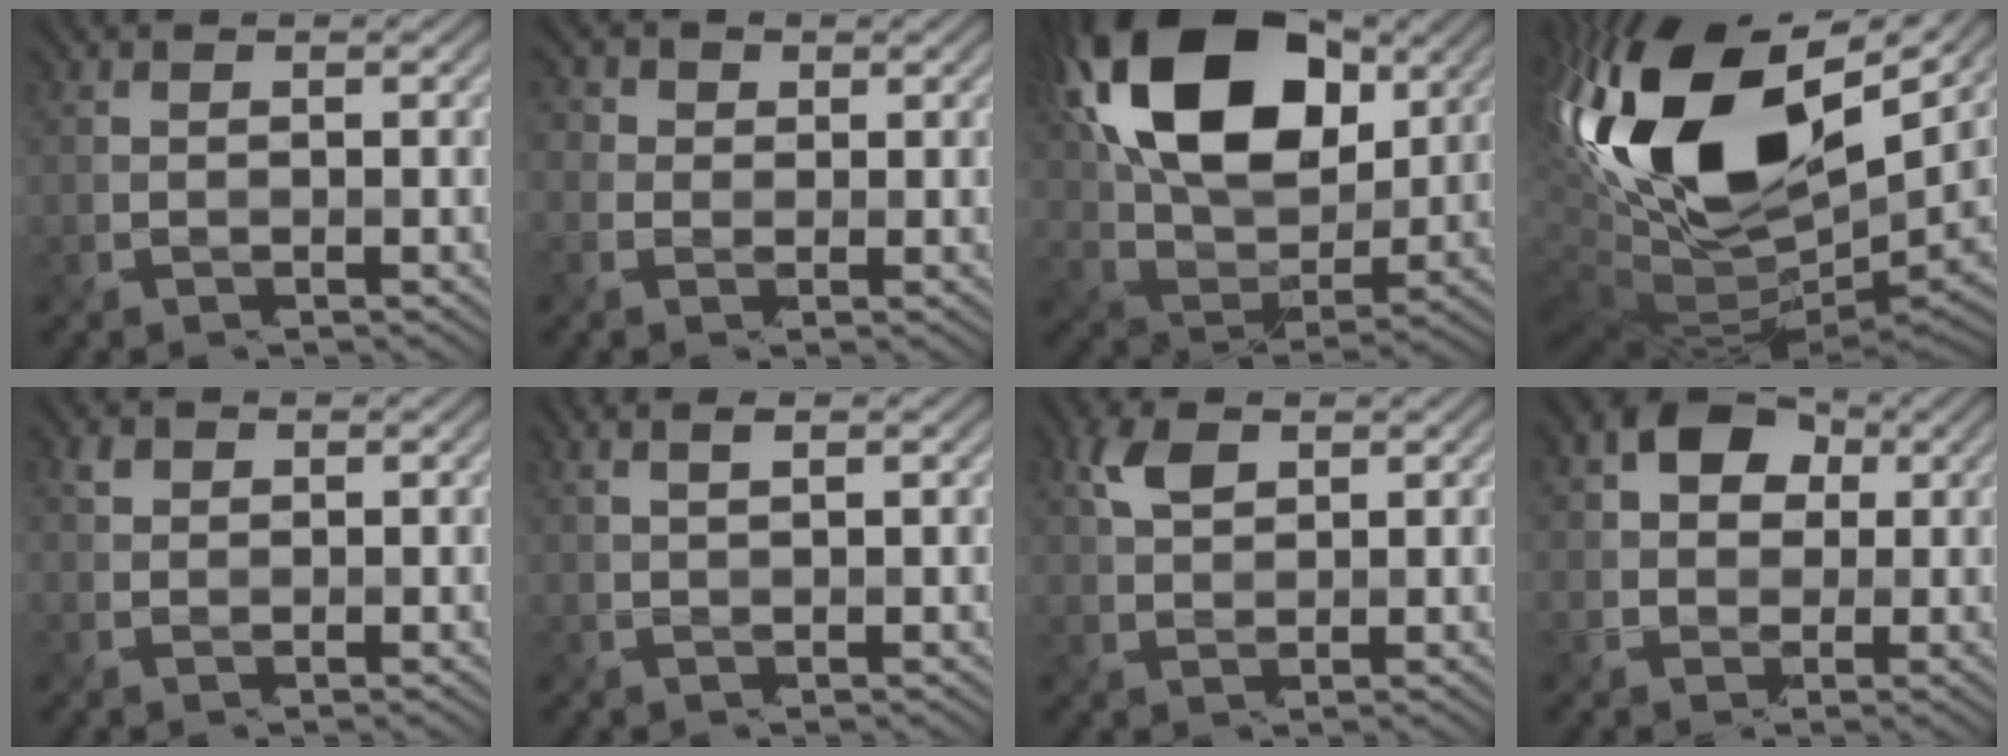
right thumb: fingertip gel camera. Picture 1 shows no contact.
{"total": 4.4, "force": [1.5, 3.7, 1.9], "torque": [-0.068, 0.020, 0.010]}
{"total": 18.6, "force": [6.8, 11.2, 13.3], "torque": [-0.277, 0.034, 0.117]}
{"total": 20.4, "force": [5.0, 10.7, 16.6], "torque": [-0.378, 0.011, 0.096]}
{"total": 0.9, "force": [0.2, 0.8, 0.5], "torque": [-0.009, 0.004, 0.005]}
{"total": 1.8, "force": [0.9, 0.0, 1.6], "torque": [-0.037, 0.007, 0.026]}
{"total": 3.4, "force": [1.5, 1.7, 2.6], "torque": [-0.061, 0.007, 0.032]}
{"total": 8.4, "force": [2.1, 6.8, 4.4], "torque": [-0.092, 0.039, 0.017]}